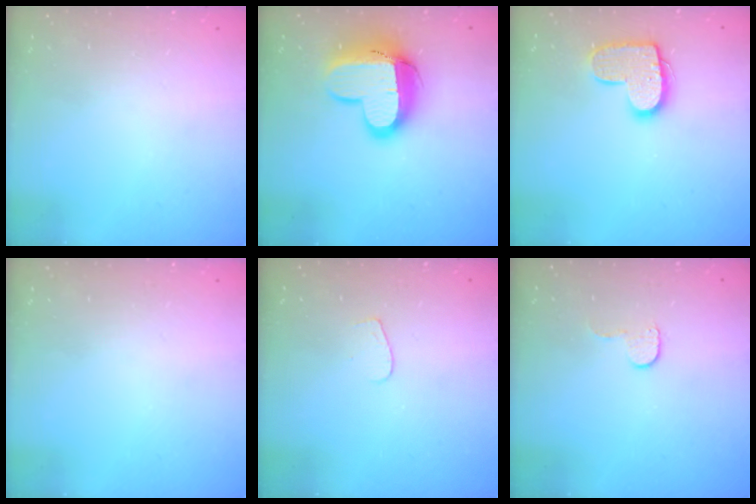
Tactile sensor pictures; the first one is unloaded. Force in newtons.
{"total": 14.0, "press": 13.9, "slide": 1.4}
{"total": 12.4, "press": 12.4, "slide": 0.6}
{"total": 0.0}
{"total": 3.5, "press": 3.5, "slide": 0.3}
{"total": 5.0, "press": 4.9, "slide": 0.5}